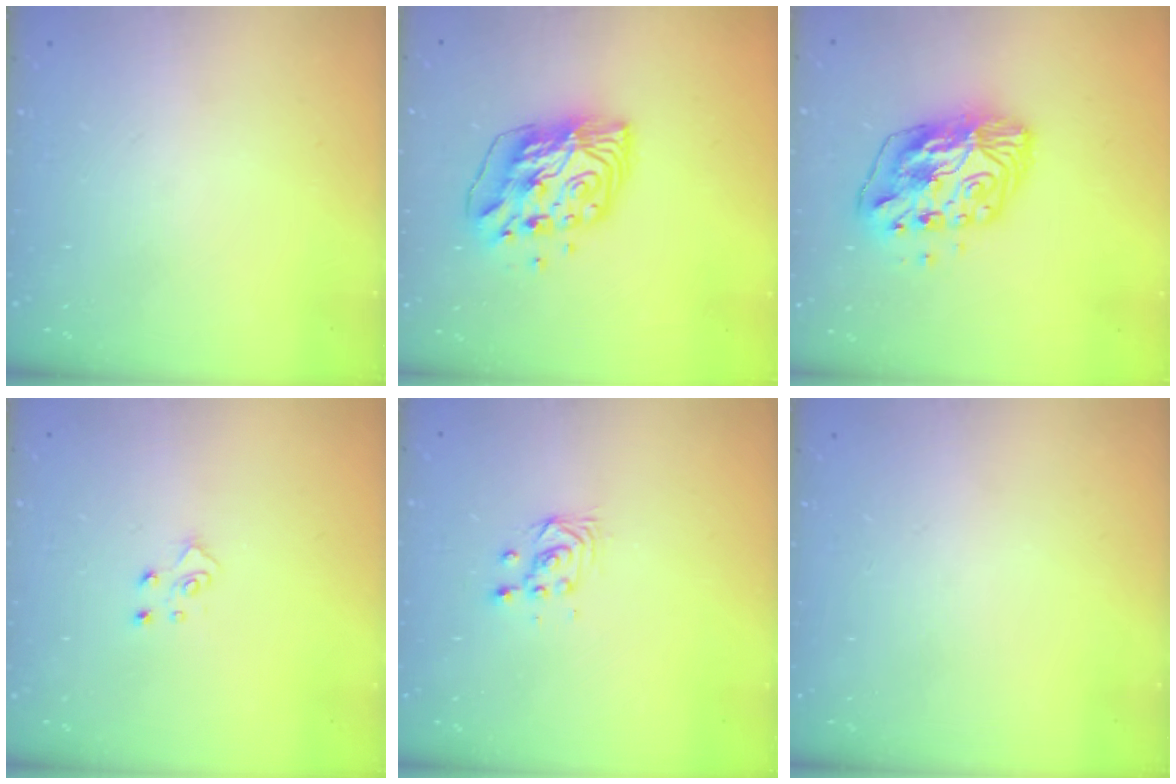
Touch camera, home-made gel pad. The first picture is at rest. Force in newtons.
{"total": 10.6, "press": 10.5, "slide": 1.6}
{"total": 11.0, "press": 11.0, "slide": 0.5}
{"total": 4.3, "press": 4.2, "slide": 0.4}
{"total": 3.7, "press": 3.7, "slide": 0.3}
{"total": 0.0}